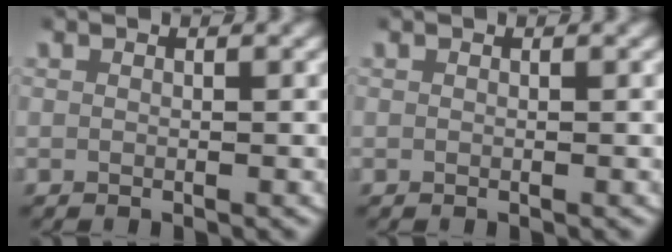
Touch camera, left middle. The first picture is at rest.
{"total": 0.0}